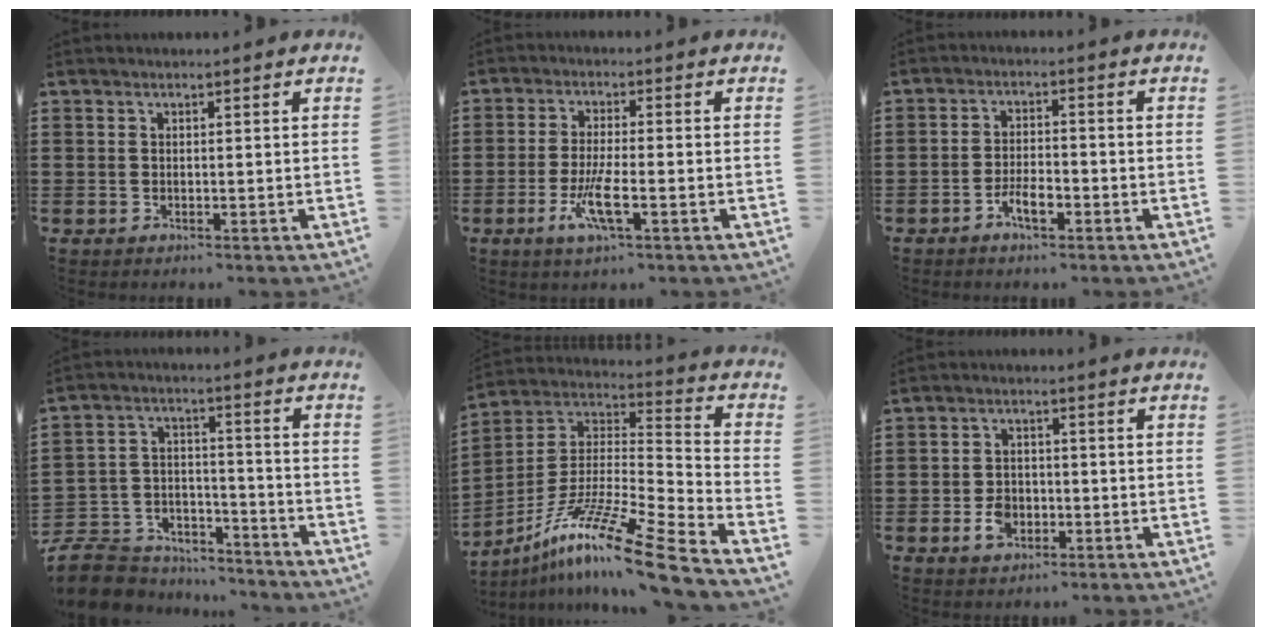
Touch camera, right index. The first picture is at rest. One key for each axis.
{"total": 6.2, "fx": -2.5, "fy": 1.0, "fz": 5.5, "tx": -0.123, "ty": -0.020, "tz": -0.050}
{"total": 4.0, "fx": -2.3, "fy": 1.5, "fz": 3.0, "tx": -0.058, "ty": 0.002, "tz": -0.044}
{"total": 8.6, "fx": -7.9, "fy": 3.1, "fz": 1.3, "tx": -0.044, "ty": 0.015, "tz": -0.158}
{"total": 15.4, "fx": -11.5, "fy": 0.2, "fz": 10.2, "tx": -0.180, "ty": 0.022, "tz": -0.215}
{"total": 3.9, "fx": -1.4, "fy": 2.7, "fz": 2.4, "tx": -0.055, "ty": 0.000, "tz": -0.026}